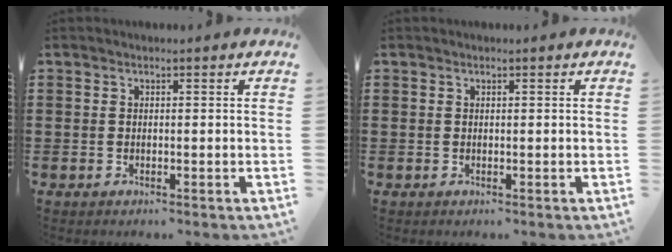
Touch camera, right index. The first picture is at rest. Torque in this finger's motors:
{"motor_torque": [0.11, 0.06, 0.04, -0.01]}